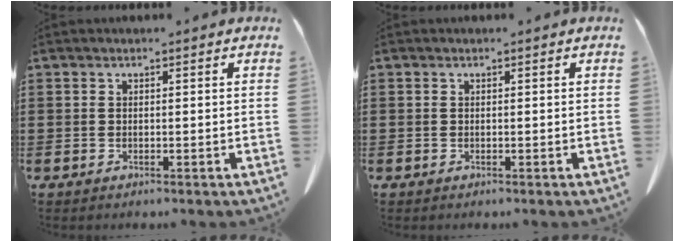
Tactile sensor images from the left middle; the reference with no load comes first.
{"total": 0.0}